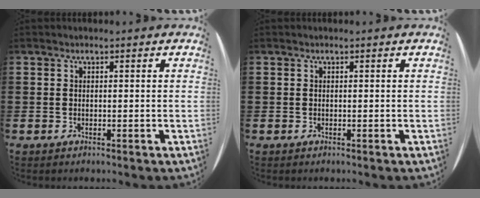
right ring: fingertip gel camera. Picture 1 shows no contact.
{"total": 0.0}